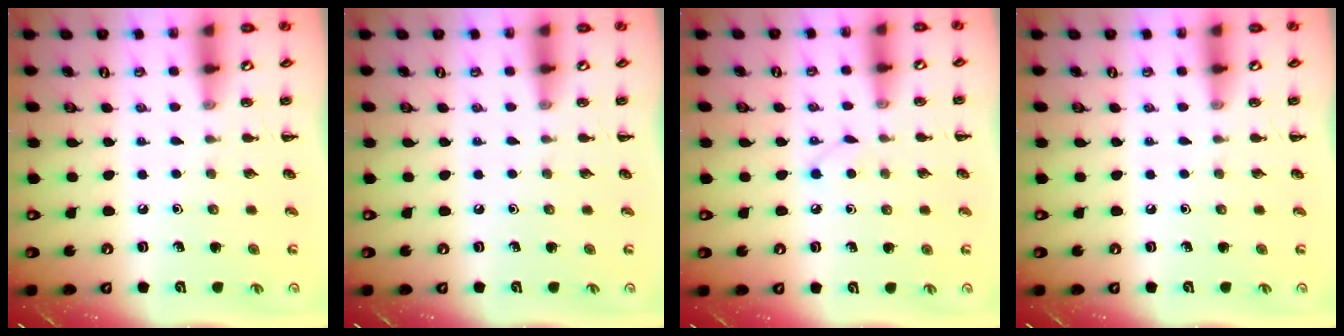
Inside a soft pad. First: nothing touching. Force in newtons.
{"total": 0.0}
{"total": 2.9, "press": 2.7, "slide": 0.9}
{"total": 0.0}